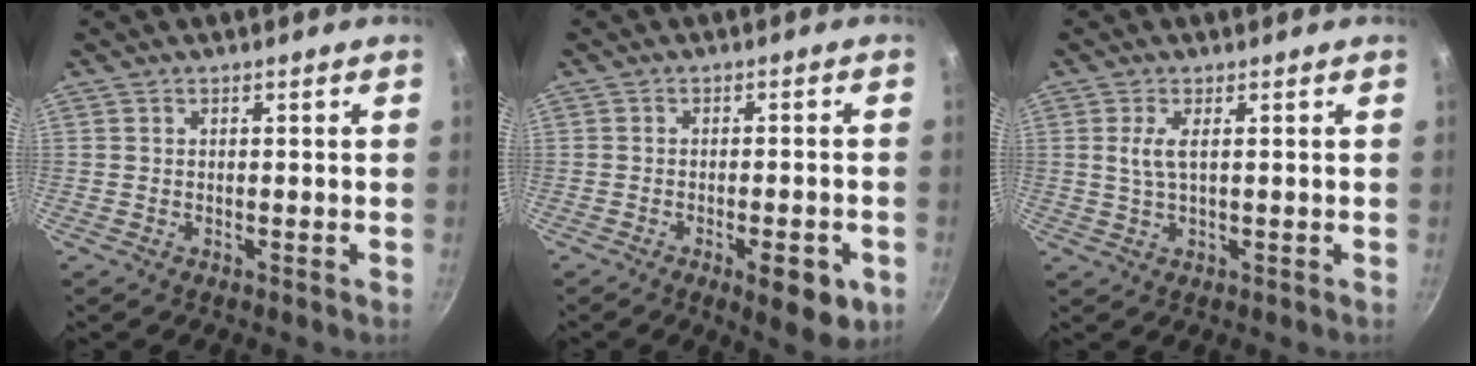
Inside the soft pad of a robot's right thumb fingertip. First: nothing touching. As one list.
[{"total": 8.0, "force": [-3.4, 2.7, 6.8], "torque": [-0.082, 0.002, -0.041]}, {"total": 3.1, "force": [0.7, 1.0, 2.9], "torque": [-0.075, 0.001, 0.020]}]